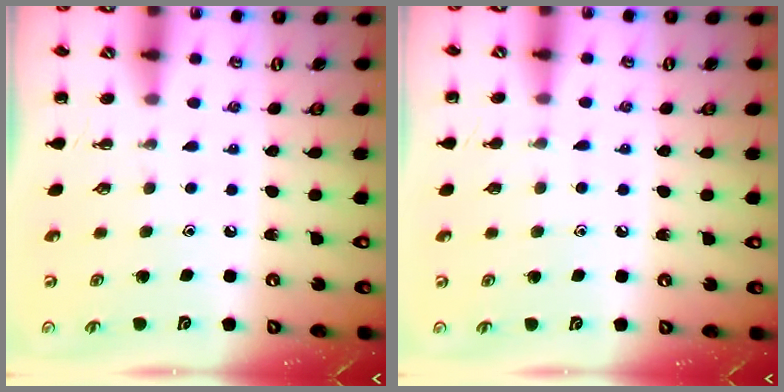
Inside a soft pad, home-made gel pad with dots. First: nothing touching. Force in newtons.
{"total": 2.6, "press": 2.4, "slide": 1.0}